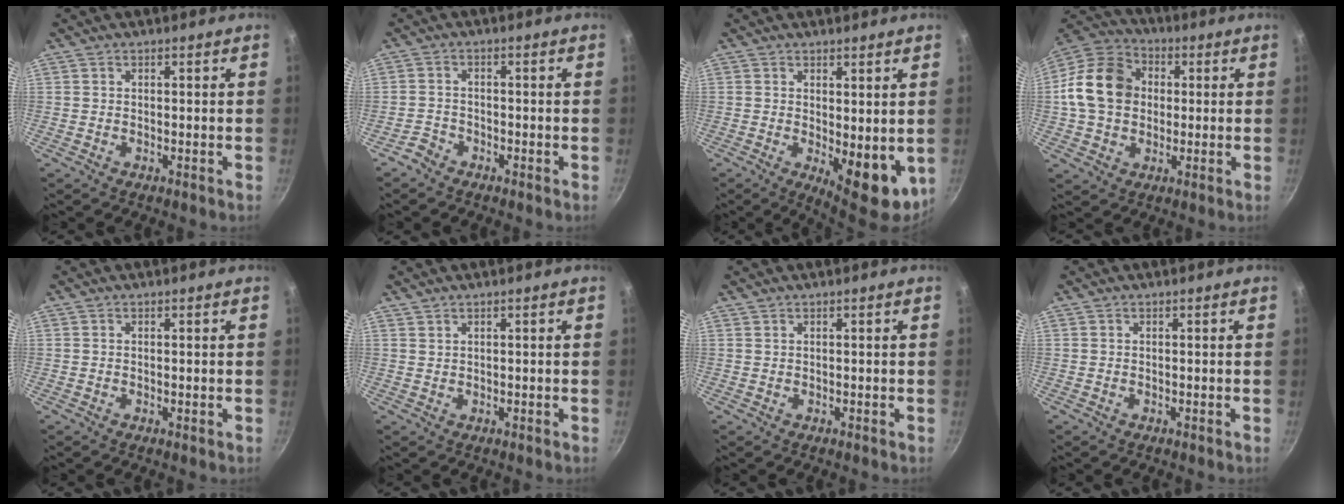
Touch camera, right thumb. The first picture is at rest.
{"total": 2.5, "force": [-2.1, 1.4, 0.3], "torque": [-0.006, 0.025, -0.038]}
{"total": 9.5, "force": [-0.6, 4.3, 8.4], "torque": [-0.095, -0.011, 0.006]}
{"total": 15.2, "force": [0.9, 12.2, 9.1], "torque": [-0.137, 0.025, -0.001]}
{"total": 0.0}
{"total": 0.7, "force": [0.6, 0.4, 0.0], "torque": [0.005, 0.001, 0.015]}
{"total": 0.0}
{"total": 0.0}